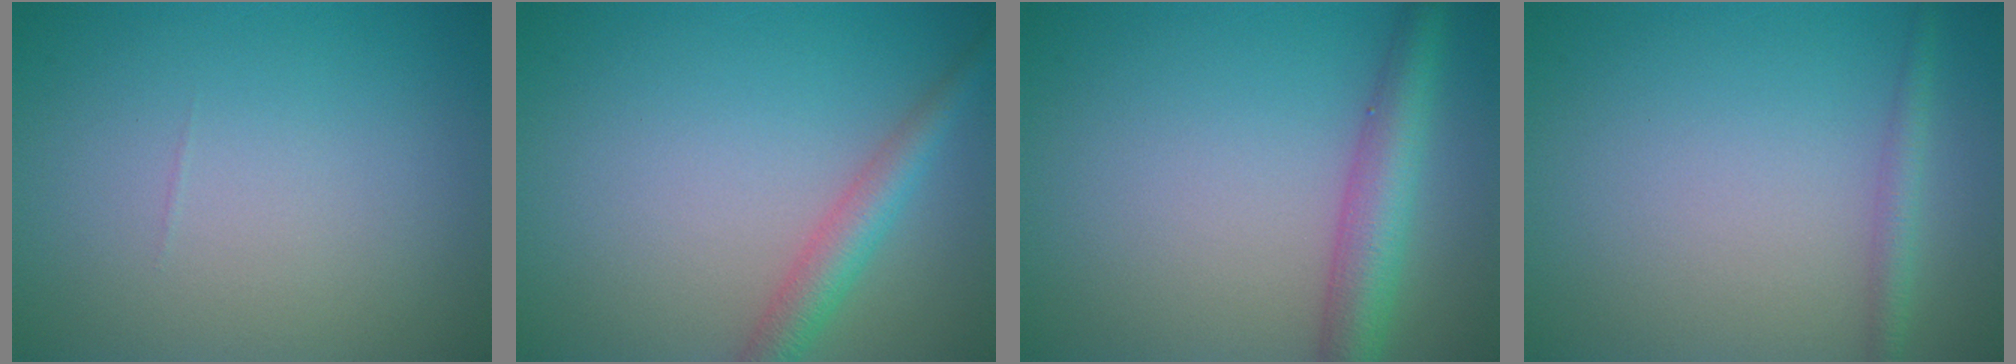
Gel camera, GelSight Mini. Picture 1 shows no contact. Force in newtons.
{"total": 3.1, "press": 3.1, "slide": 0.1}
{"total": 4.6, "press": 4.6, "slide": 0.1}
{"total": 1.6, "press": 1.6, "slide": 0.0}